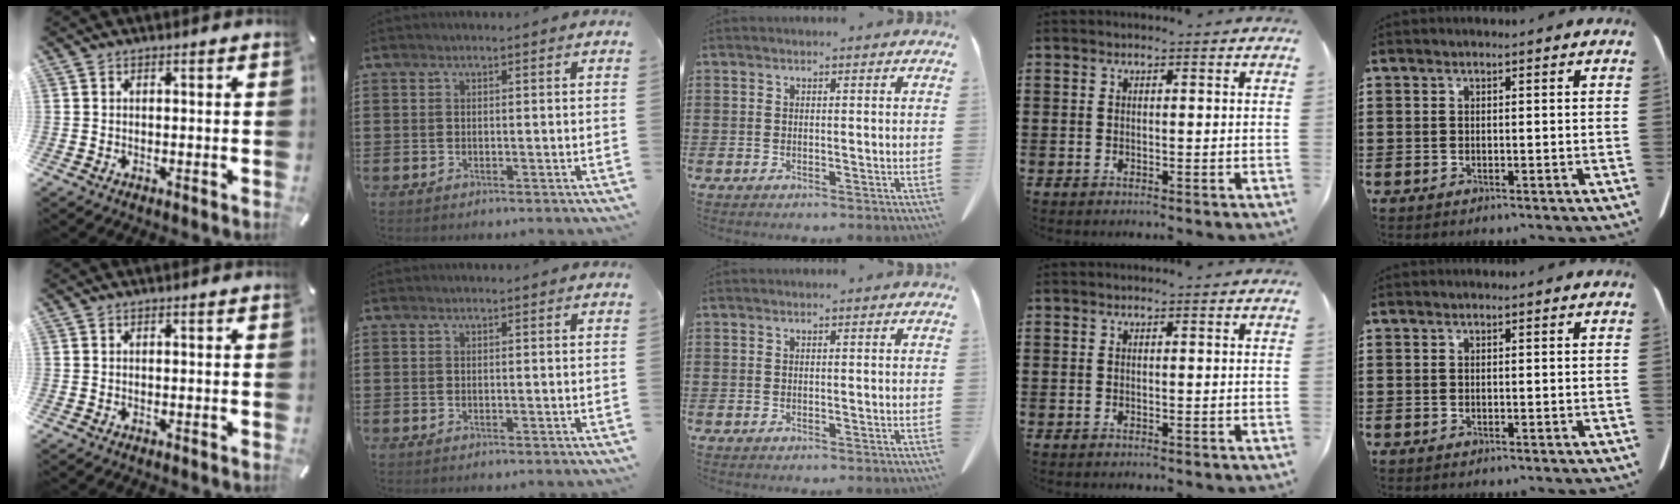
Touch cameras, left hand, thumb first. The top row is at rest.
{}